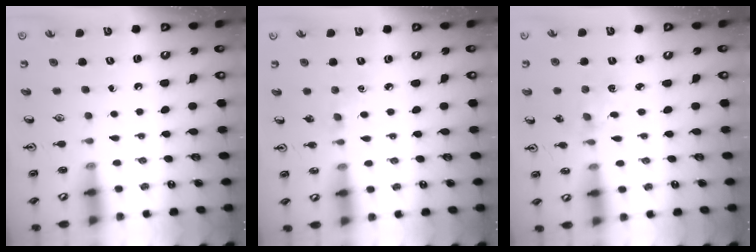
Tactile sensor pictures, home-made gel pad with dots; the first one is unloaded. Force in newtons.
{"total": 2.2, "press": 2.2, "slide": 0.4}
{"total": 2.7, "press": 2.7, "slide": 0.4}